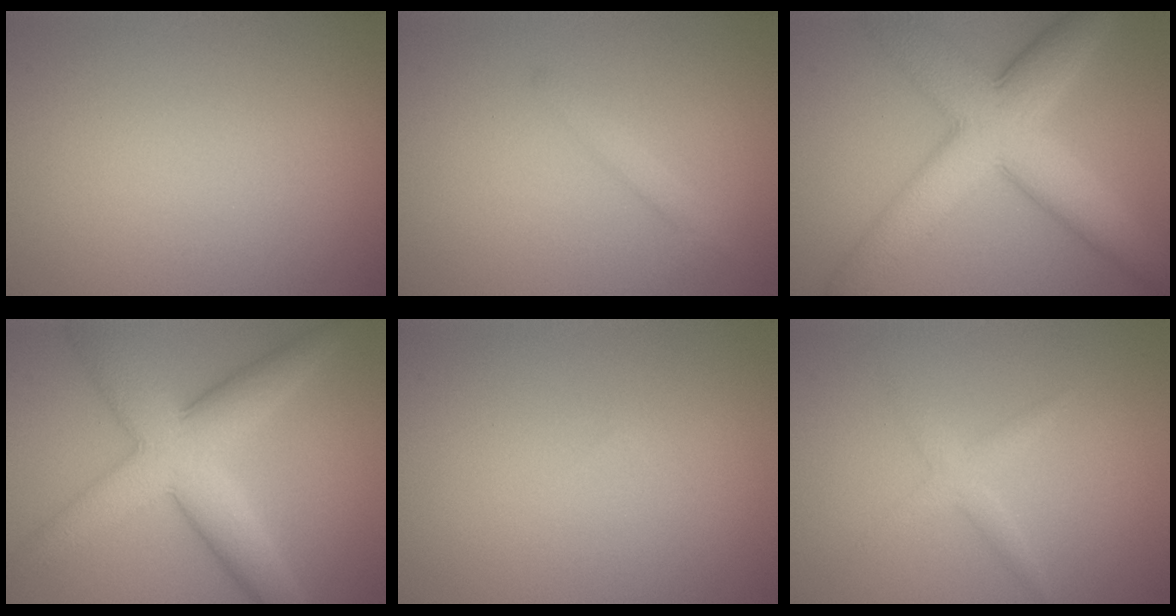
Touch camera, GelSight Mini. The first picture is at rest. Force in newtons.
{"total": 1.3, "press": 1.3, "slide": 0.1}
{"total": 9.5, "press": 9.5, "slide": 0.2}
{"total": 7.7, "press": 7.7, "slide": 0.3}
{"total": 0.0}
{"total": 1.6, "press": 1.6, "slide": 0.1}